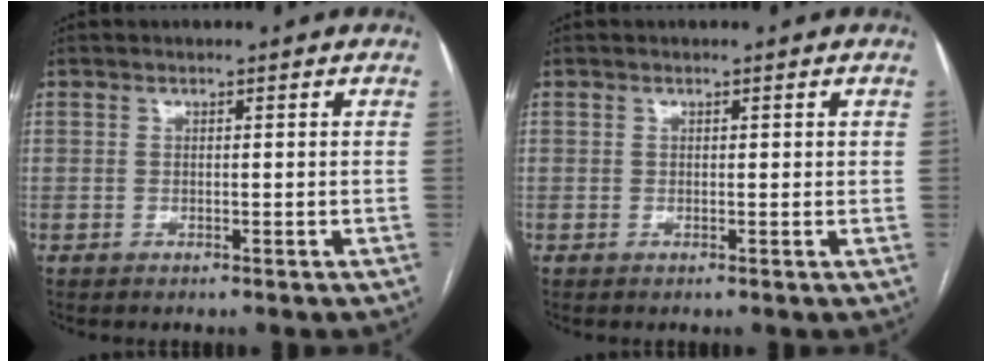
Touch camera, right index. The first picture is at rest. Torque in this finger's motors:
{"motor_torque": [-0.16, 0.20, -0.03, -0.01]}